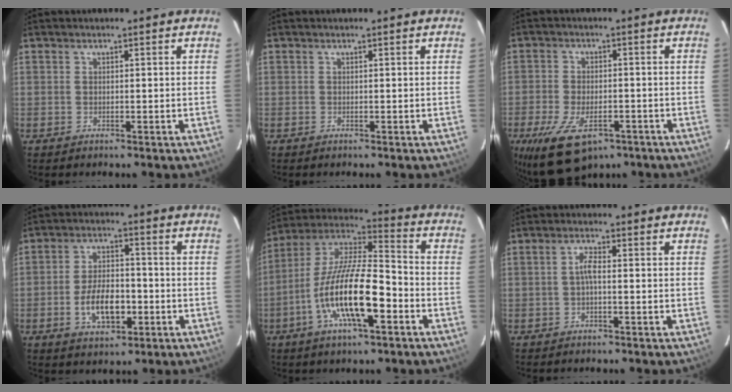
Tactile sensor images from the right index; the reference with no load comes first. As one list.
[{"total": 0.0}, {"total": 13.2, "force": [-7.6, 6.7, 8.5], "torque": [-0.188, -0.030, -0.121]}, {"total": 9.3, "force": [-3.0, 4.8, 7.4], "torque": [-0.146, 0.009, -0.044]}, {"total": 17.9, "force": [-6.6, 5.1, 15.9], "torque": [-0.305, -0.011, -0.130]}, {"total": 2.1, "force": [-0.5, 0.5, 2.0], "torque": [-0.042, 0.007, -0.010]}]